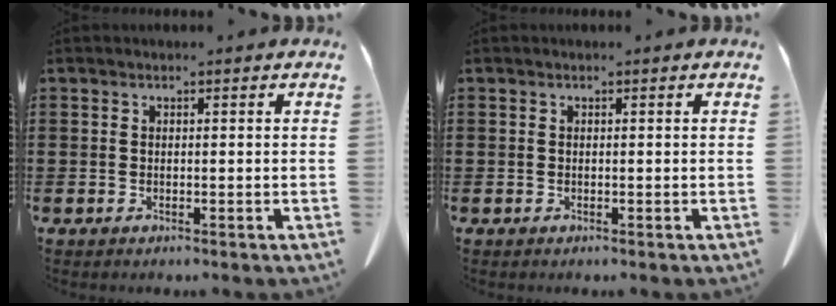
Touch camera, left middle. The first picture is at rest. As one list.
[{"total": 0.0}]